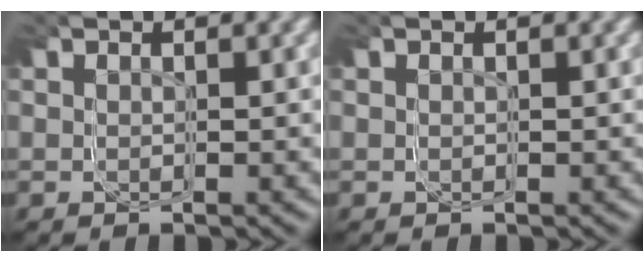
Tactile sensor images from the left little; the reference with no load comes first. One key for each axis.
{"total": 0.0}